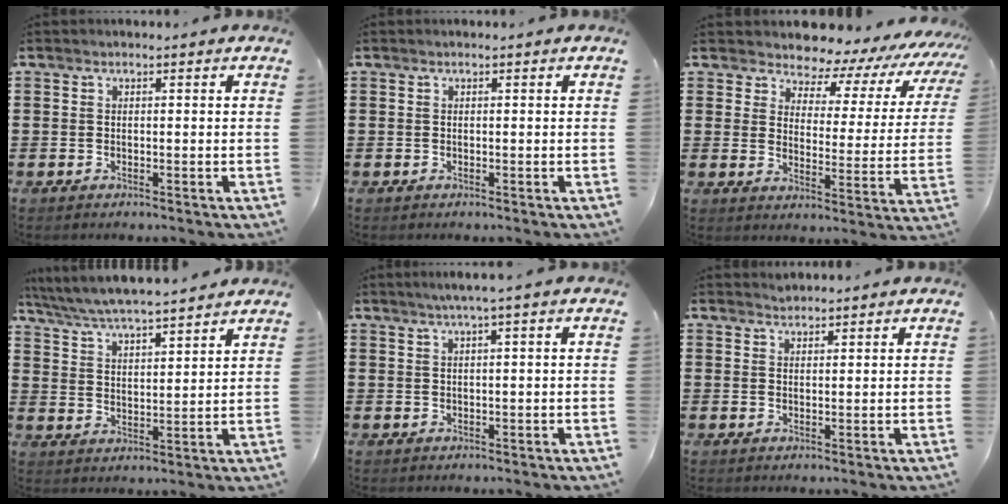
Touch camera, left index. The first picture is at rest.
{"total": 0.0}
{"total": 6.2, "force": [5.9, 1.5, 1.1], "torque": [-0.041, -0.050, 0.098]}
{"total": 5.9, "force": [5.6, 0.0, 1.7], "torque": [-0.056, -0.030, 0.099]}
{"total": 1.5, "force": [0.4, -0.3, 1.5], "torque": [-0.025, -0.004, 0.007]}
{"total": 1.3, "force": [1.3, 0.3, 0.0], "torque": [-0.003, -0.001, 0.025]}